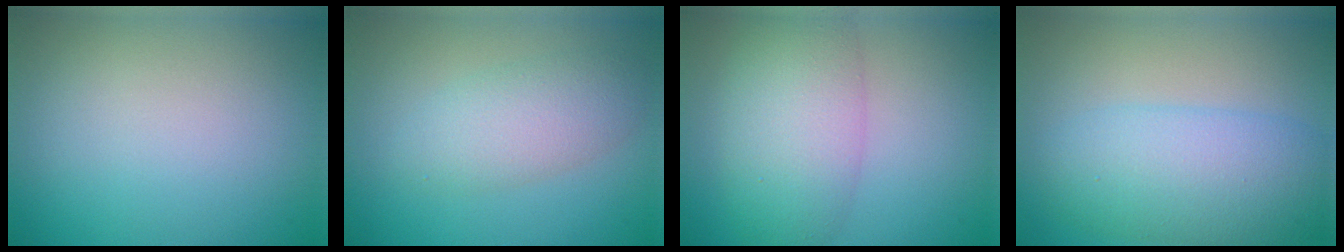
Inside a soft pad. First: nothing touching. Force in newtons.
{"total": 3.7, "press": 3.7, "slide": 0.1}
{"total": 6.7, "press": 6.6, "slide": 0.6}
{"total": 6.9, "press": 6.9, "slide": 0.2}